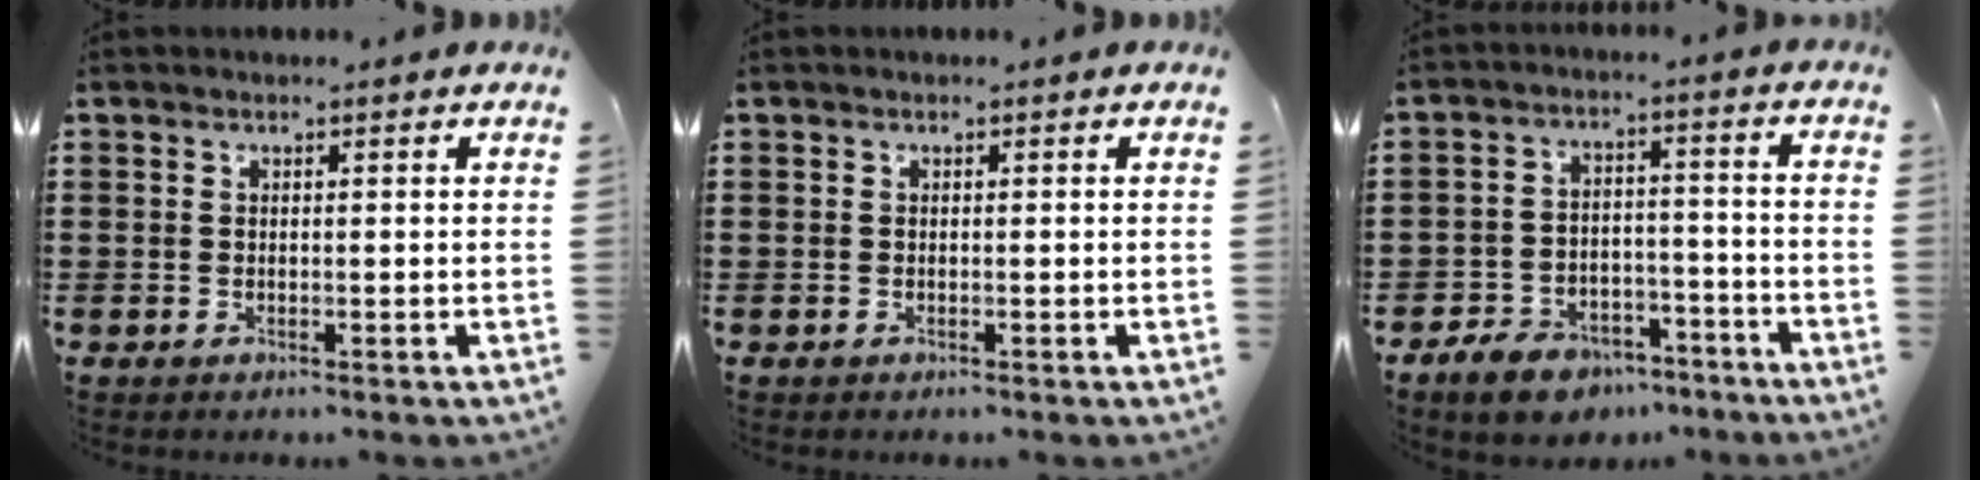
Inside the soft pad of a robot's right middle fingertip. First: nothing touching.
{"total": 0.0}
{"total": 7.0, "force": [-6.3, 2.5, 1.8], "torque": [-0.037, 0.025, -0.120]}